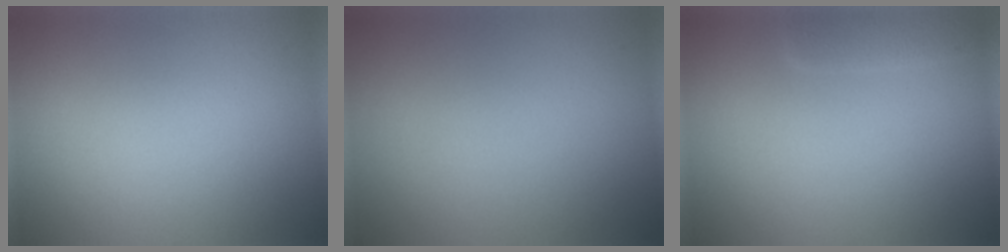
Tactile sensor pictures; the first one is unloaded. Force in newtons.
{"total": 0.0}
{"total": 1.4, "press": 1.4, "slide": 0.1}